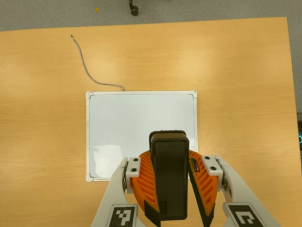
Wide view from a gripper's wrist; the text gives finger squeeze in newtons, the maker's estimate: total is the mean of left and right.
{"total": 12.5, "left": 11.7, "right": 13.3}